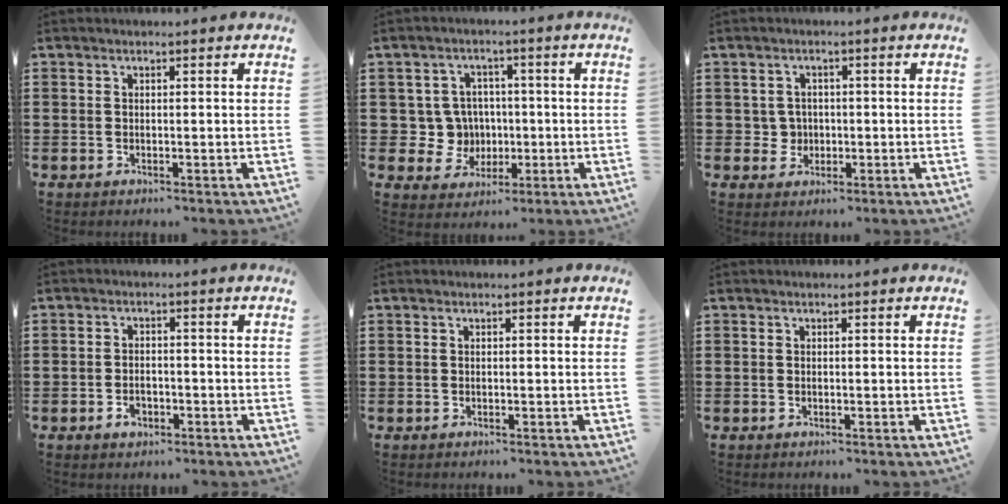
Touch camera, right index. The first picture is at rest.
{"total": 6.4, "force": [-0.1, 6.2, 1.8], "torque": [-0.051, 0.015, 0.002]}
{"total": 2.8, "force": [-0.4, 2.7, 0.8], "torque": [-0.026, 0.007, -0.011]}
{"total": 2.4, "force": [-1.2, 1.6, 1.3], "torque": [-0.025, 0.001, -0.024]}
{"total": 0.0}
{"total": 0.0}